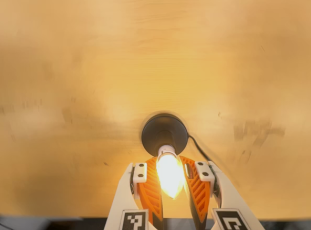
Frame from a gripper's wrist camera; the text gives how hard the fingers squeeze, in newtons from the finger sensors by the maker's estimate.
{"total": 17.3, "left": 16.6, "right": 17.9}